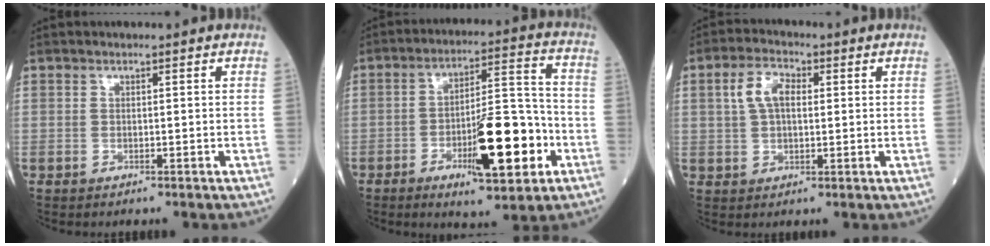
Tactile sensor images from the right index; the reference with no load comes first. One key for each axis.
{"total": 14.4, "fx": -5.2, "fy": 3.4, "fz": 13.0, "tx": -0.200, "ty": 0.007, "tz": -0.075}
{"total": 5.5, "fx": 1.4, "fy": 3.0, "fz": 4.4, "tx": -0.095, "ty": 0.016, "tz": 0.026}